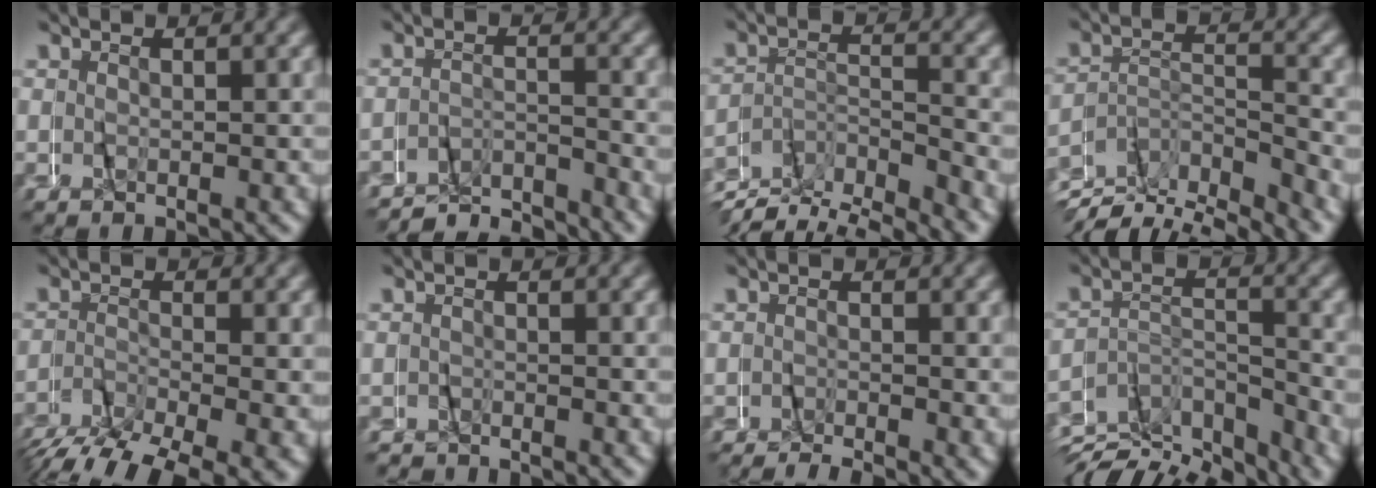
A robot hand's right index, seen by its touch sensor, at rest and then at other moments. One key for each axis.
{"total": 5.9, "fx": -5.8, "fy": 0.8, "fz": 0.2, "tx": 0.000, "ty": -0.012, "tz": -0.100}
{"total": 6.1, "fx": -4.4, "fy": 2.7, "fz": 3.3, "tx": -0.047, "ty": -0.001, "tz": -0.083}
{"total": 5.7, "fx": -3.9, "fy": 2.6, "fz": 3.2, "tx": -0.034, "ty": 0.013, "tz": -0.081}
{"total": 5.7, "fx": -5.1, "fy": 1.1, "fz": 2.3, "tx": -0.045, "ty": -0.008, "tz": -0.081}
{"total": 1.3, "fx": -0.3, "fy": 1.3, "fz": 0.0, "tx": -0.002, "ty": 0.010, "tz": -0.019}
{"total": 2.7, "fx": -2.2, "fy": 1.1, "fz": 1.1, "tx": -0.012, "ty": -0.003, "tz": -0.040}
{"total": 5.2, "fx": -4.4, "fy": 1.9, "fz": 2.0, "tx": -0.011, "ty": 0.008, "tz": -0.089}